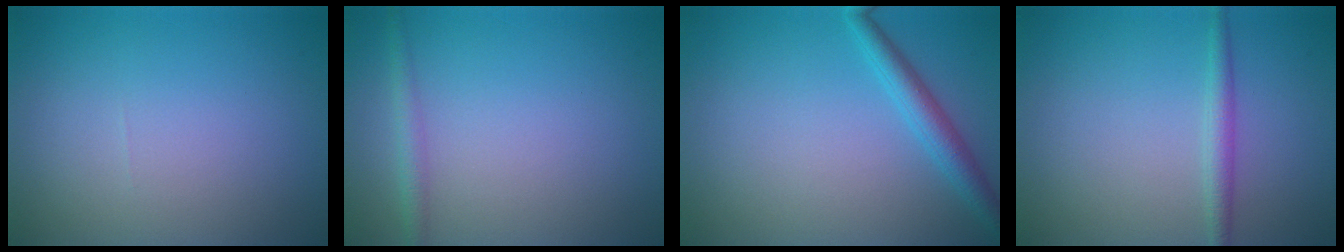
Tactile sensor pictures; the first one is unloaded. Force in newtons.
{"total": 1.5, "press": 1.5, "slide": 0.0}
{"total": 2.7, "press": 2.7, "slide": 0.1}
{"total": 1.8, "press": 1.8, "slide": 0.0}